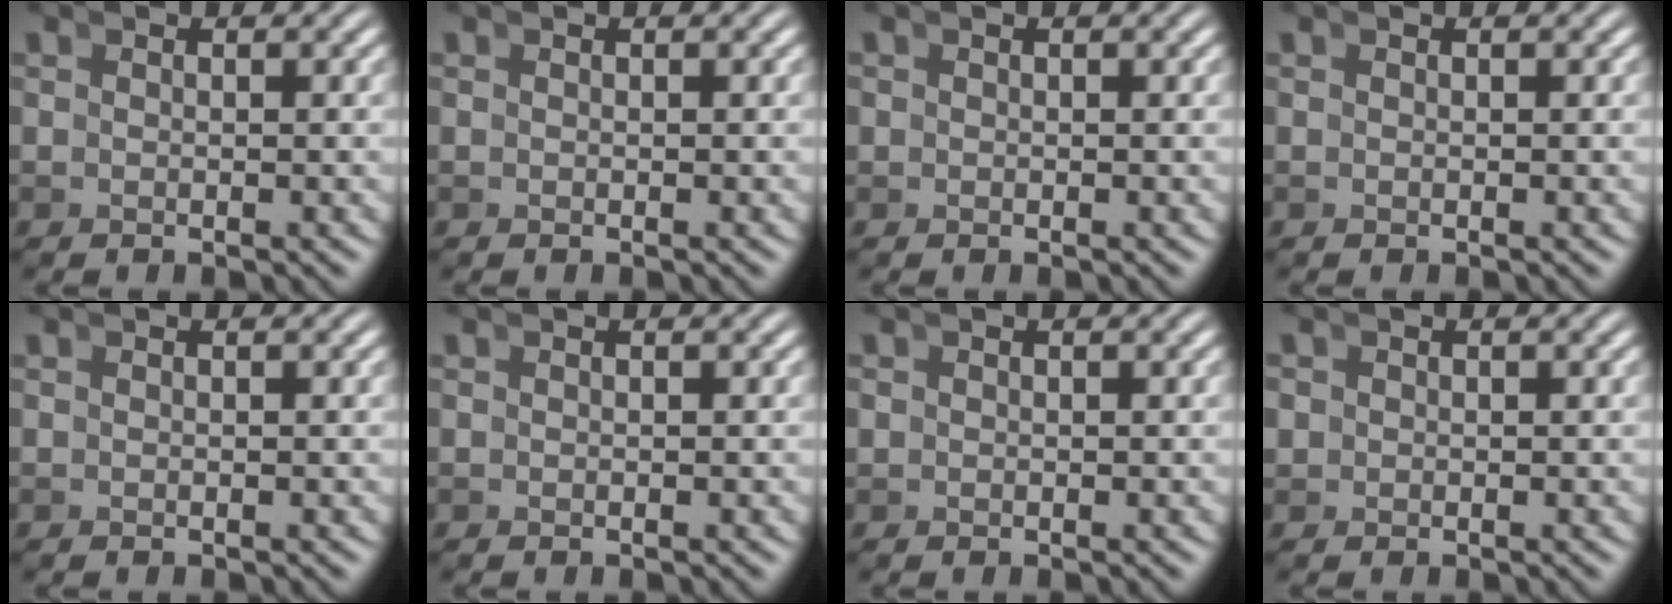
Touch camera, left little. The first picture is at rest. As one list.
[{"total": 0.0}, {"total": 0.7, "force": [-0.1, 0.7, 0.0], "torque": [0.001, -0.003, 0.000]}, {"total": 0.0}, {"total": 0.0}, {"total": 0.0}, {"total": 0.8, "force": [-0.1, 0.8, 0.2], "torque": [-0.008, -0.005, 0.000]}, {"total": 1.6, "force": [-0.2, 1.6, 0.4], "torque": [-0.013, -0.005, -0.001]}]